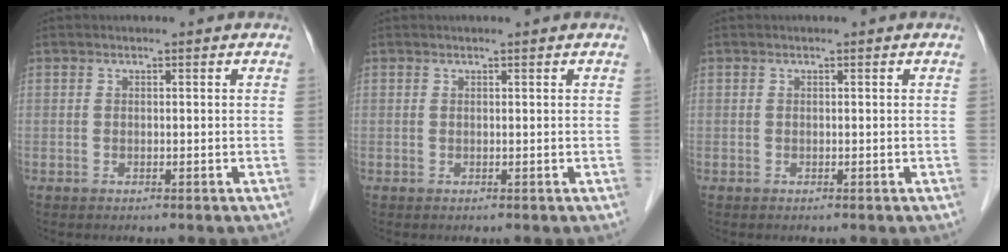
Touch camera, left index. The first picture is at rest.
{"total": 0.7, "force": [0.6, -0.1, 0.4], "torque": [-0.008, 0.004, 0.013]}
{"total": 0.0}